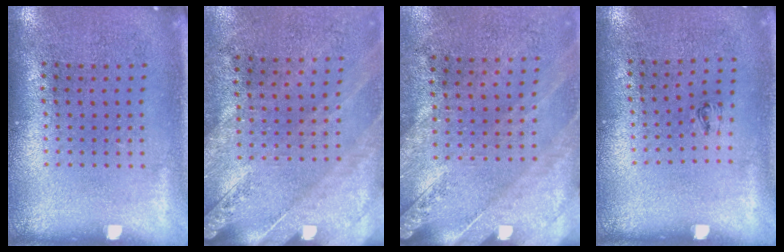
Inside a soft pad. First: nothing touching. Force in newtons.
{"total": 2.5, "press": 2.0, "slide": 1.5}
{"total": 2.5, "press": 2.0, "slide": 1.5}
{"total": 0.6, "press": 0.2, "slide": 0.5}